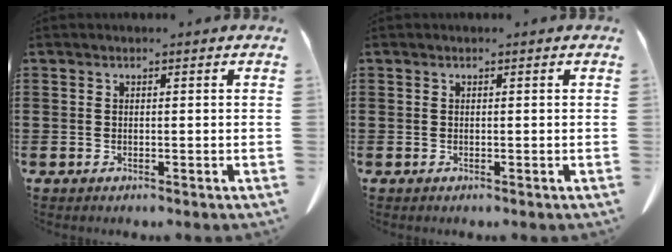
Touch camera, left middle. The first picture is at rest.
{"total": 0.0}